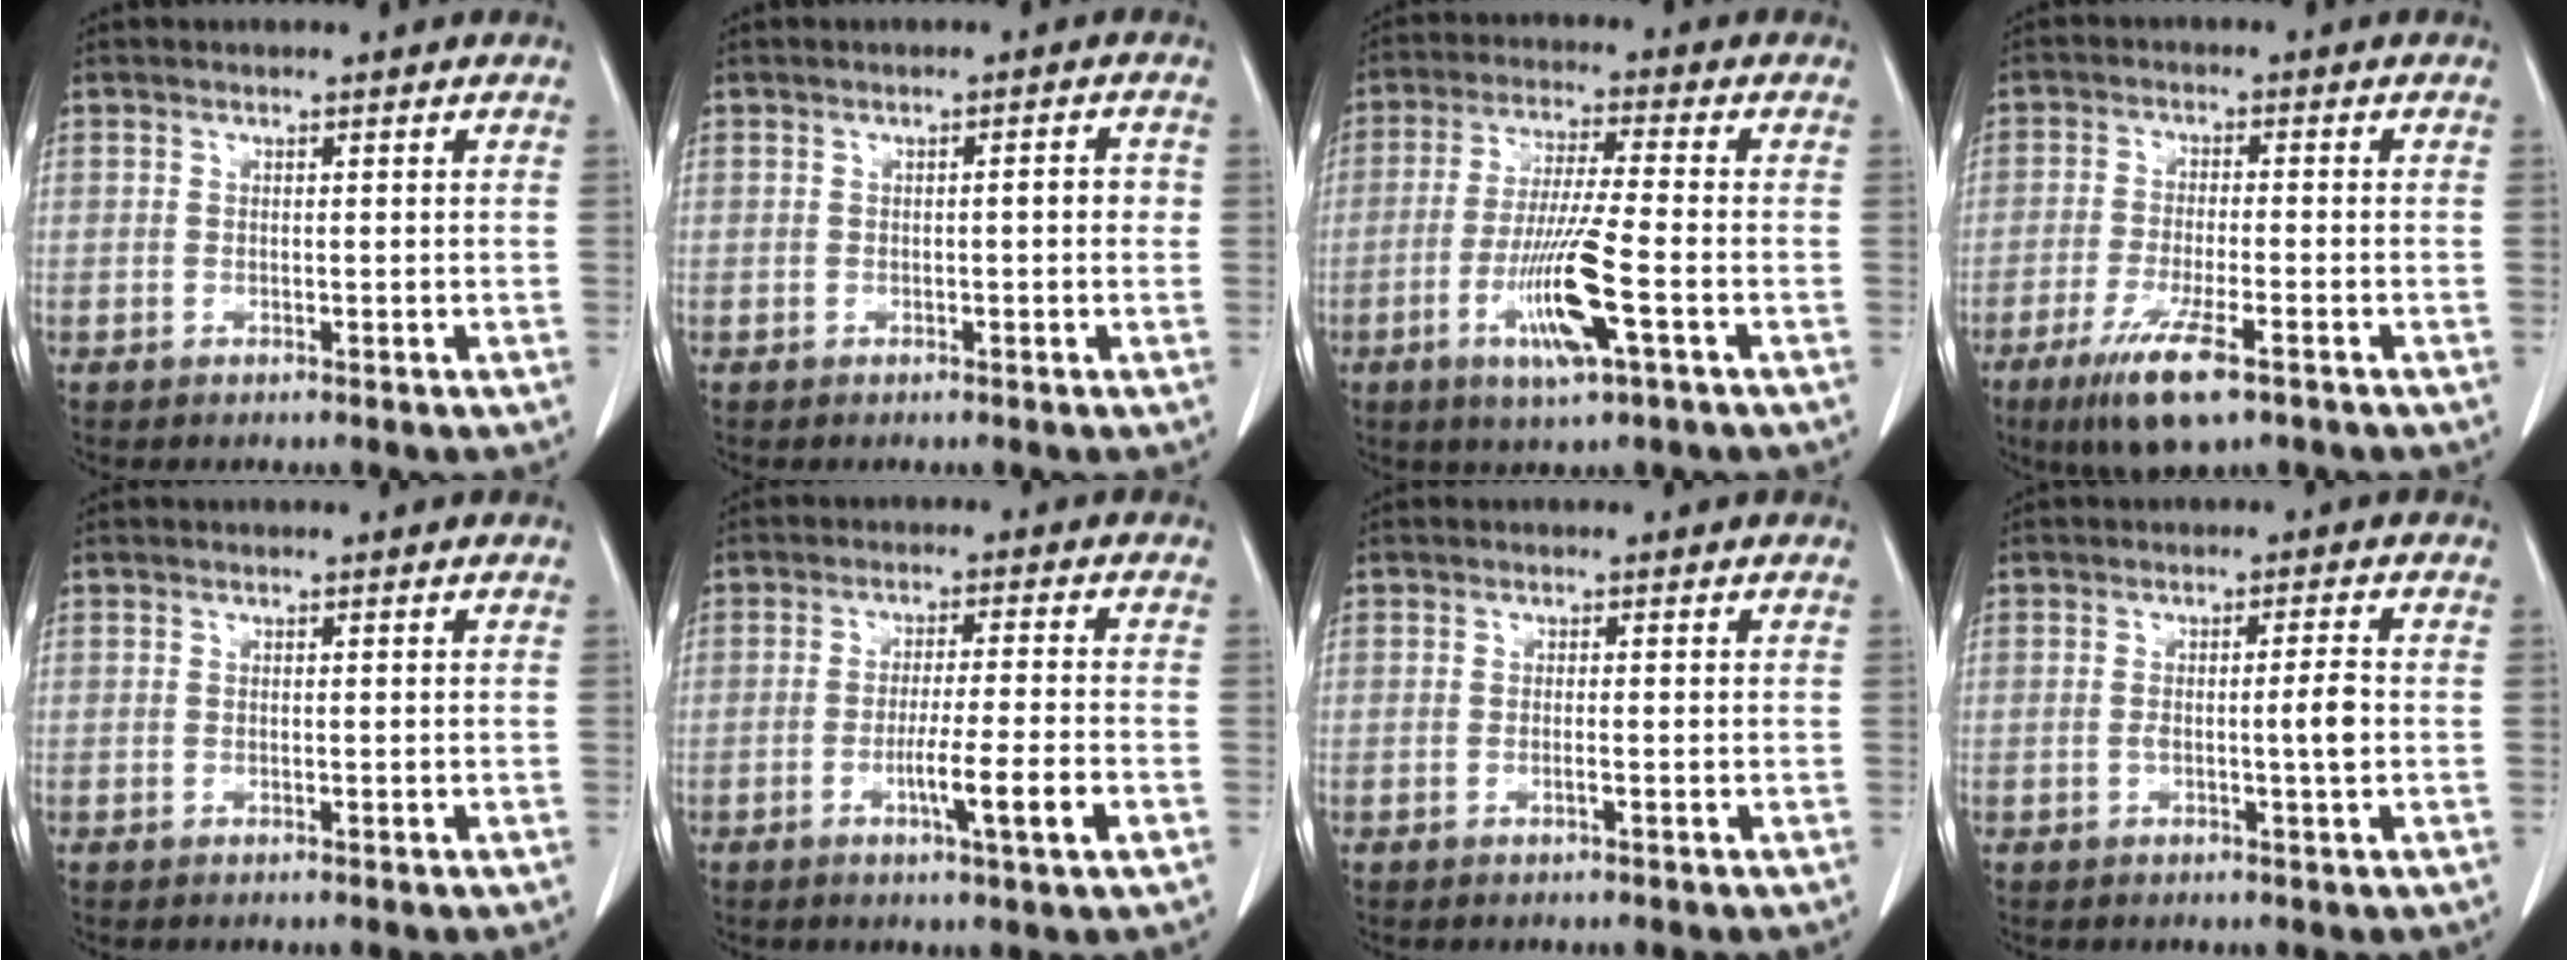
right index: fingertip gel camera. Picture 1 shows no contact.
{"total": 1.9, "force": [-0.1, 0.5, 1.8], "torque": [-0.025, 0.004, -0.003]}
{"total": 10.7, "force": [-3.8, 0.1, 10.0], "torque": [-0.194, -0.016, -0.072]}
{"total": 9.2, "force": [-5.5, 1.5, 7.3], "torque": [-0.137, -0.022, -0.091]}
{"total": 0.0}
{"total": 7.4, "force": [-2.7, -0.5, 6.9], "torque": [-0.109, -0.013, -0.045]}
{"total": 0.7, "force": [-0.3, -0.1, 0.7], "torque": [-0.012, 0.001, -0.005]}
{"total": 3.3, "force": [-0.5, -0.2, 3.3], "torque": [-0.055, 0.000, -0.008]}